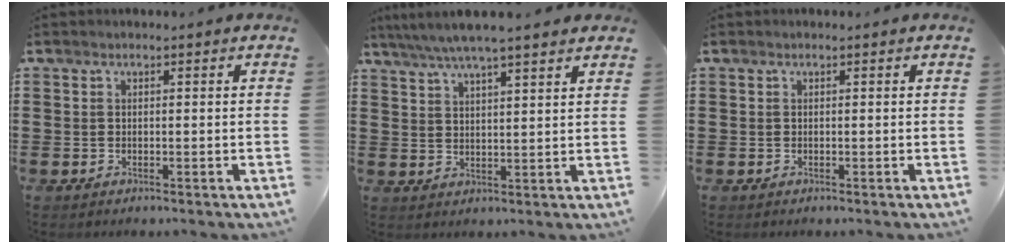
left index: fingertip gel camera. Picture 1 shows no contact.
{"total": 5.4, "force": [4.5, 0.2, 3.0], "torque": [-0.069, -0.014, 0.078]}
{"total": 0.0}